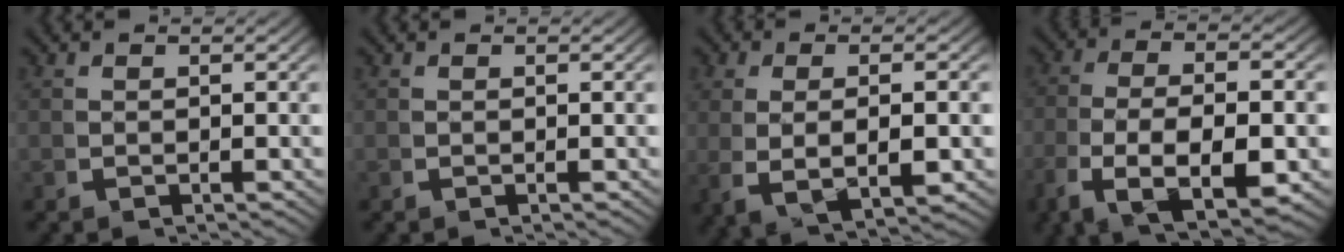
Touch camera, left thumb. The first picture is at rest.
{"total": 0.0}
{"total": 5.7, "force": [-0.7, 2.6, 5.1], "torque": [-0.110, -0.013, 0.003]}
{"total": 9.8, "force": [-2.8, 4.9, 8.0], "torque": [-0.172, -0.041, -0.027]}